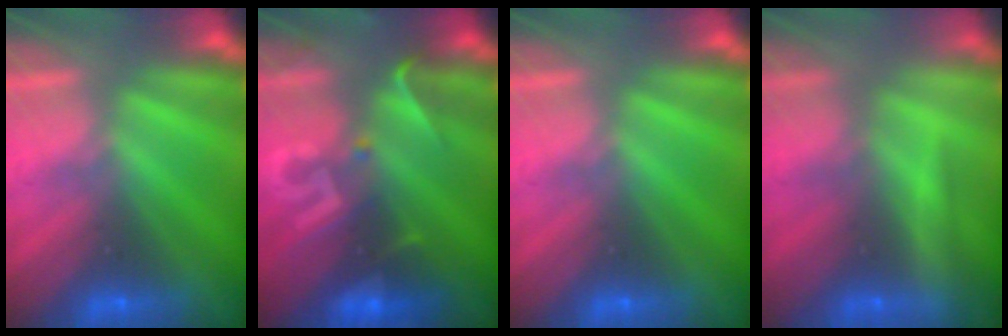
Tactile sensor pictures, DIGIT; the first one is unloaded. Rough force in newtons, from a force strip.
{"total": 2.9}
{"total": 0.0}
{"total": 2.2}